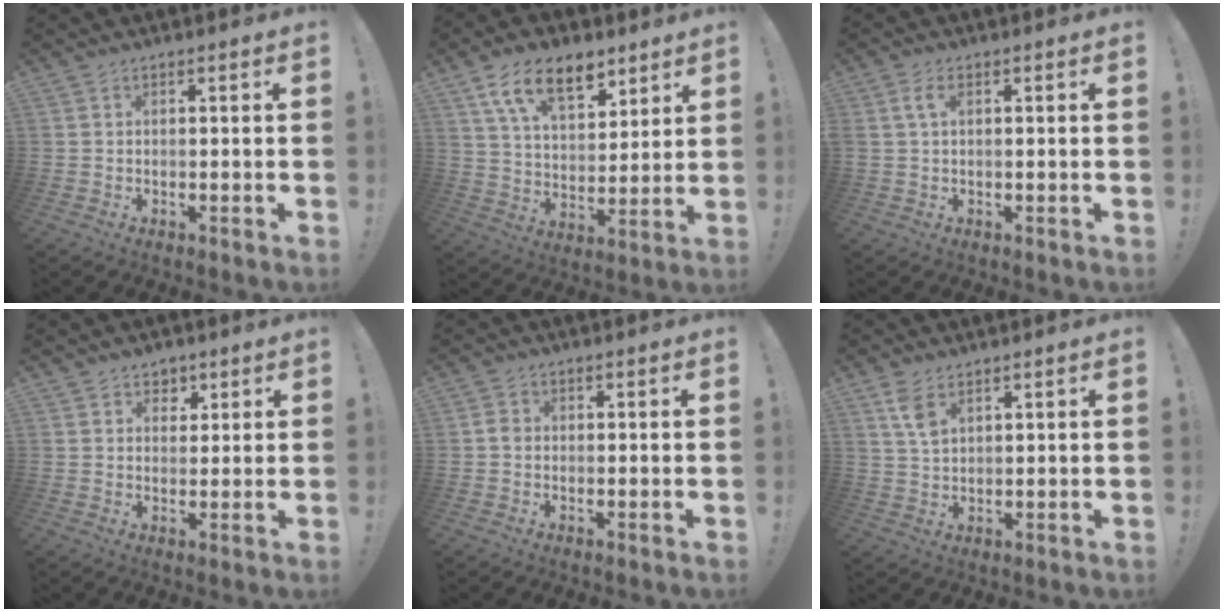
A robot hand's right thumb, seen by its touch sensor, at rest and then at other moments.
{"total": 15.5, "force": [9.2, 8.1, 9.5], "torque": [-0.150, -0.041, 0.168]}
{"total": 3.1, "force": [0.9, 1.3, 2.7], "torque": [-0.051, 0.005, 0.015]}
{"total": 4.3, "force": [2.2, 3.7, 0.8], "torque": [-0.003, -0.012, 0.039]}
{"total": 2.0, "force": [-0.5, 1.6, 1.1], "torque": [-0.018, 0.007, -0.009]}
{"total": 5.7, "force": [3.1, 2.8, 3.8], "torque": [-0.055, -0.015, 0.055]}